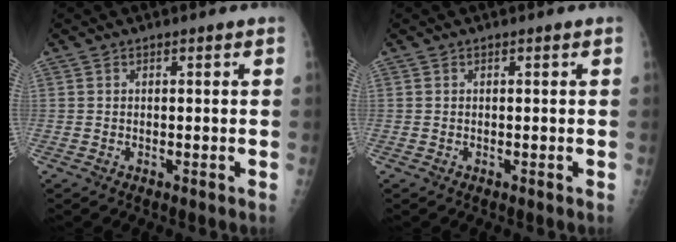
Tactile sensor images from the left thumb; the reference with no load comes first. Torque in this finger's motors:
{"motor_torque": [0.02, 0.02, -0.01, -0.03, 0.00]}